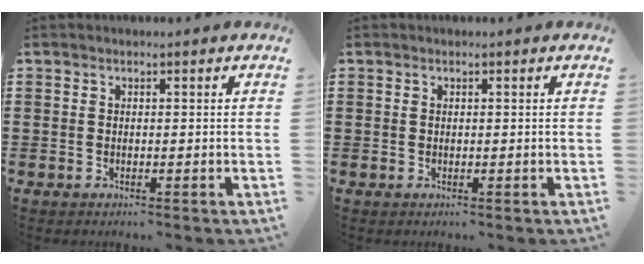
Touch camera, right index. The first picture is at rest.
{"total": 0.0}